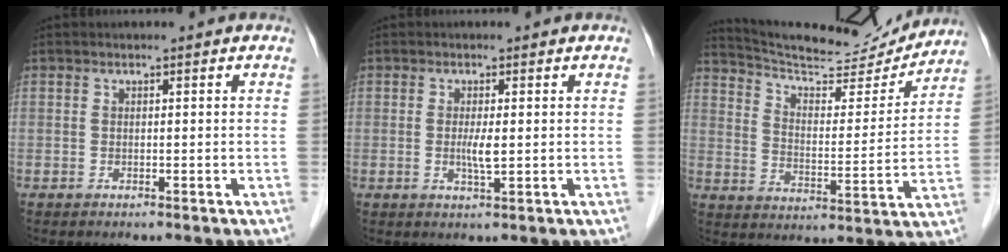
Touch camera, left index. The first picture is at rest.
{"total": 2.3, "force": [-0.4, 0.2, 2.2], "torque": [-0.048, -0.010, -0.007]}
{"total": 17.6, "force": [16.8, 2.4, 4.7], "torque": [-0.080, -0.022, 0.244]}